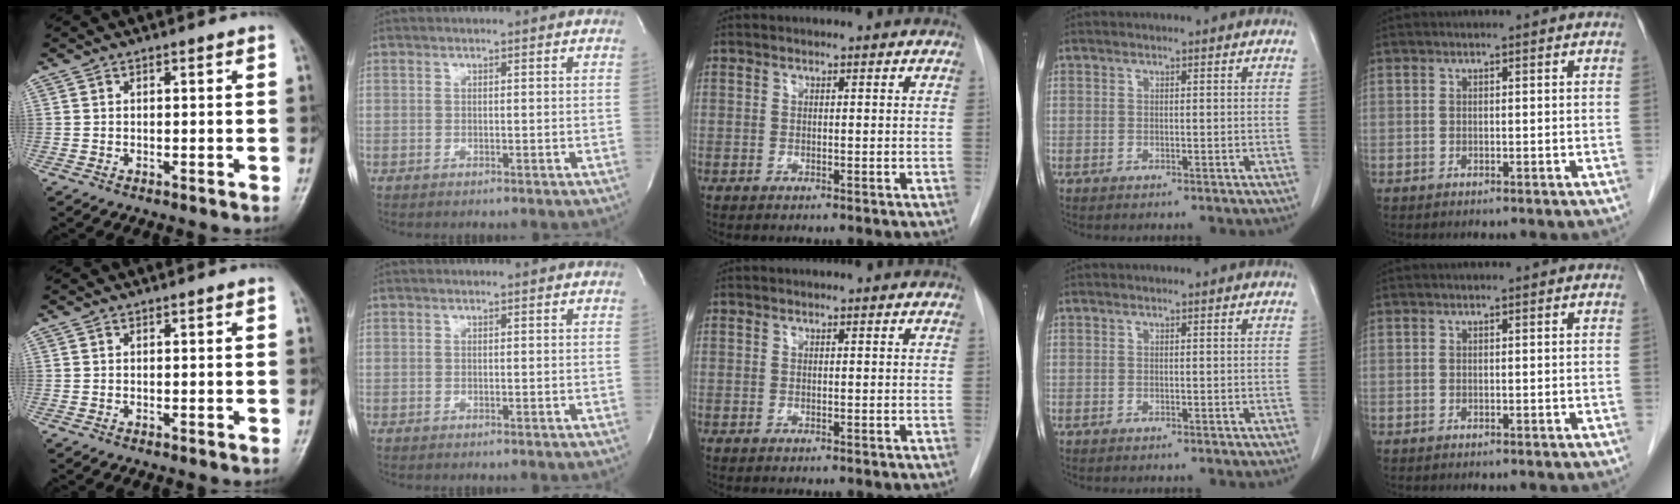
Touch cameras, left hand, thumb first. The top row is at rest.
{}